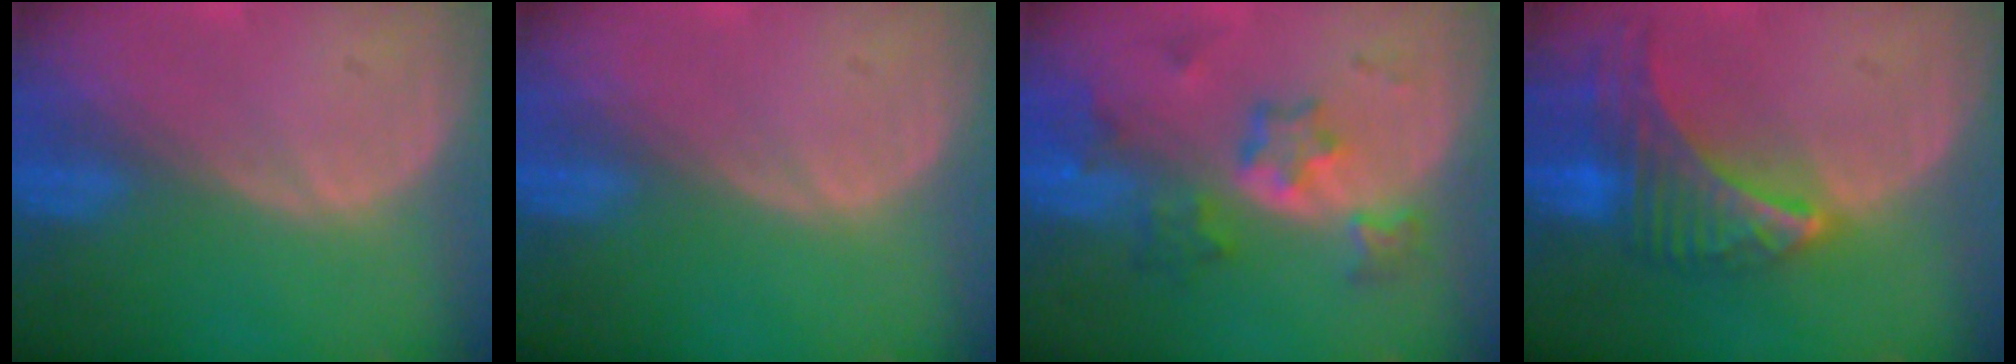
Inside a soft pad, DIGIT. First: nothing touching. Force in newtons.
{"total": 0.0}
{"total": 7.1, "press": 6.5, "slide": 2.9}
{"total": 9.0, "press": 7.9, "slide": 4.3}